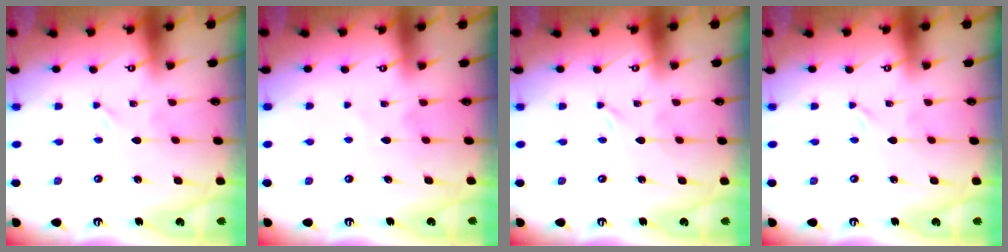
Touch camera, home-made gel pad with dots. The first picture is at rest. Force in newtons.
{"total": 4.9, "press": 4.9, "slide": 0.5}
{"total": 0.0}
{"total": 0.0}